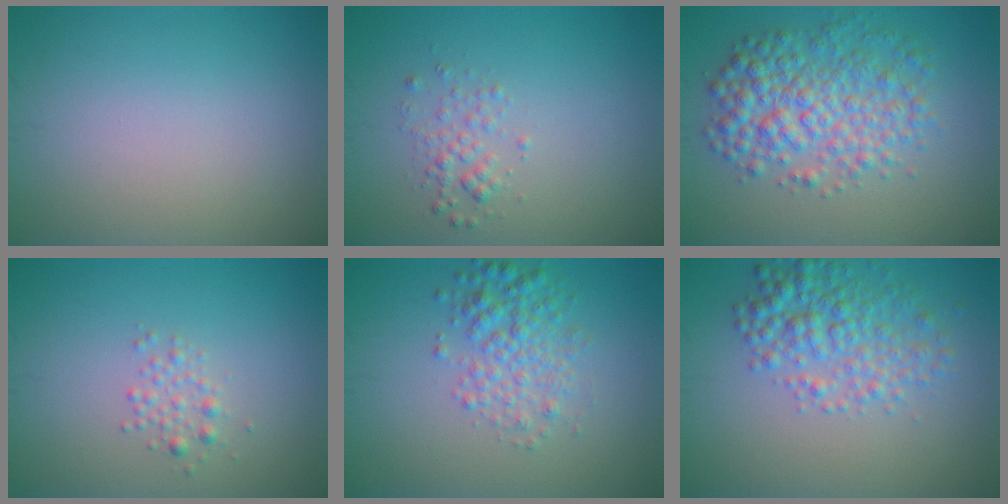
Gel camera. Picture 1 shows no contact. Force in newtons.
{"total": 1.5, "press": 1.5, "slide": 0.1}
{"total": 6.1, "press": 6.0, "slide": 0.1}
{"total": 1.4, "press": 1.4, "slide": 0.1}
{"total": 3.4, "press": 3.4, "slide": 0.0}
{"total": 4.3, "press": 4.3, "slide": 0.2}